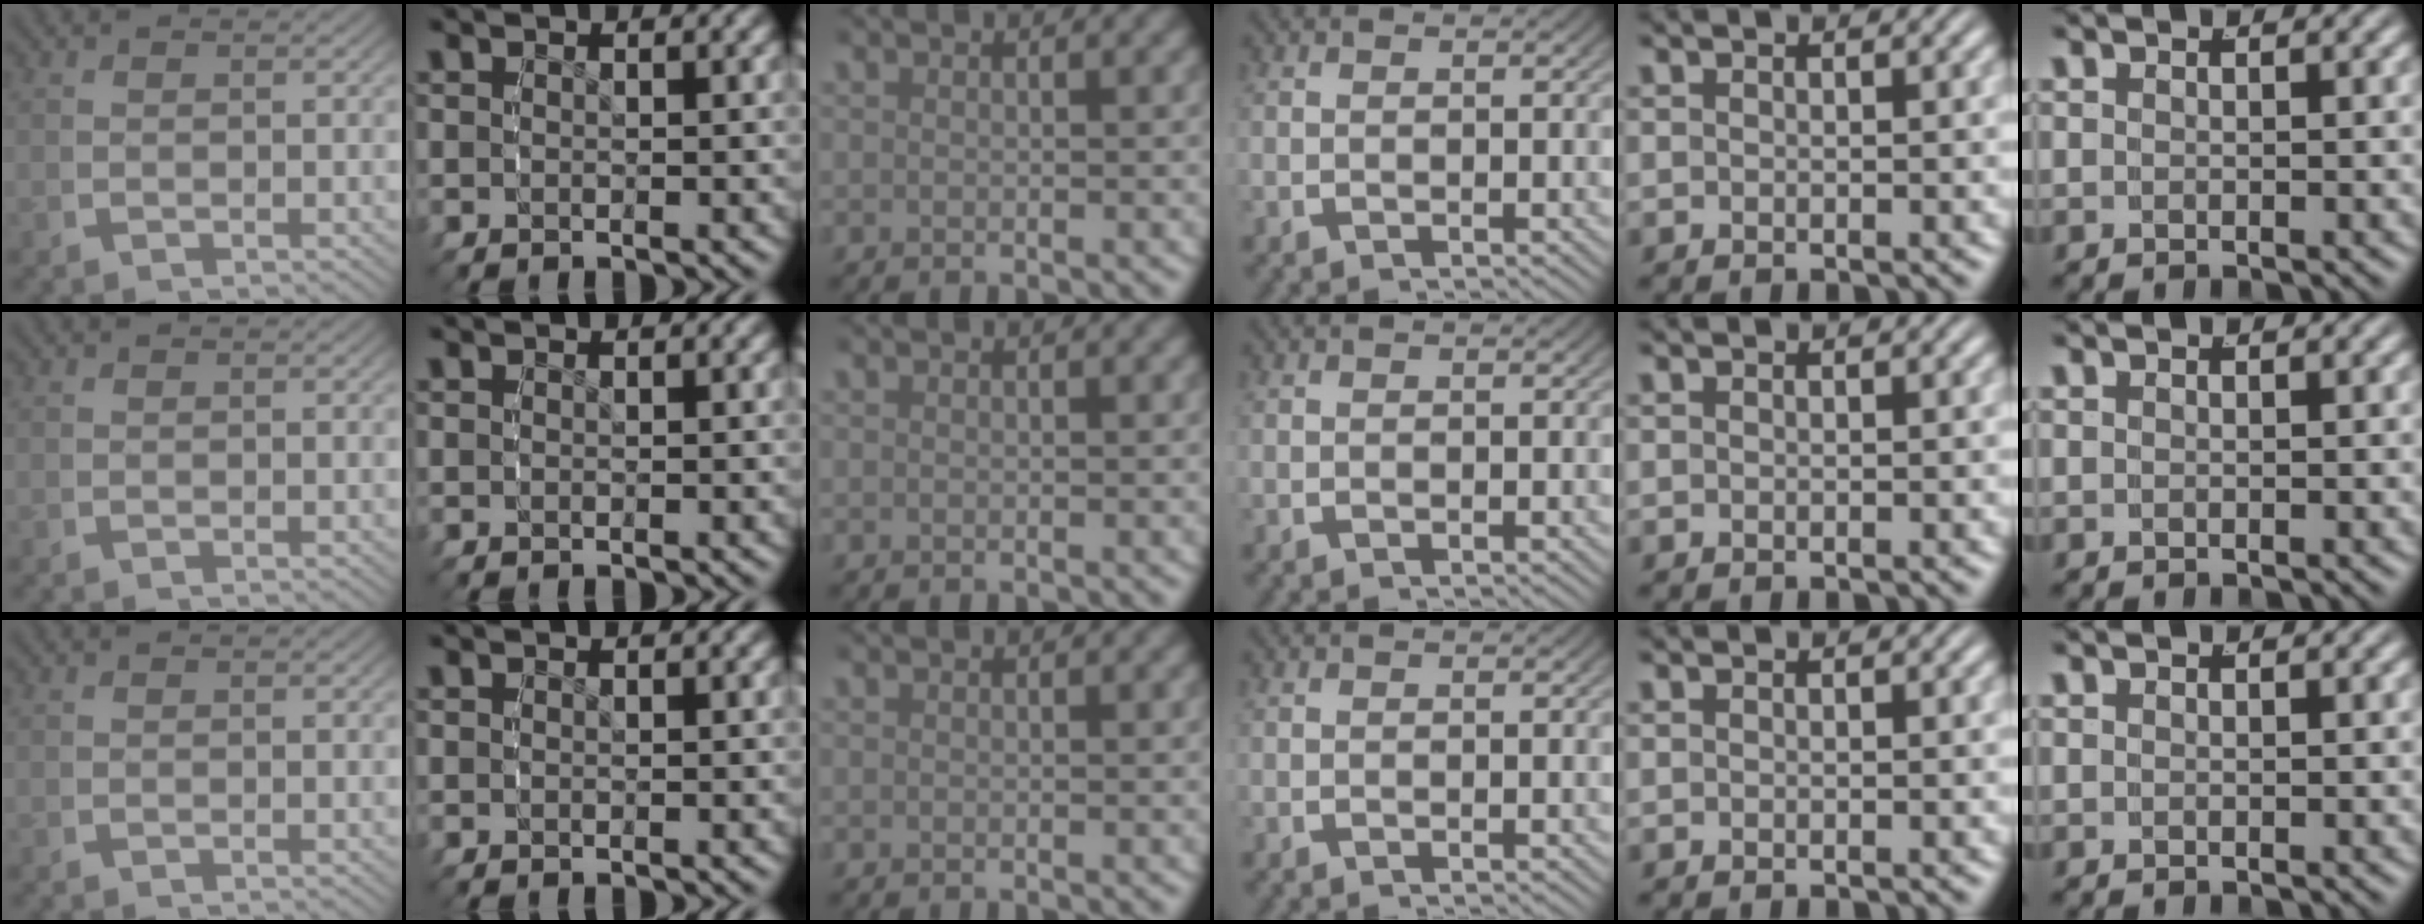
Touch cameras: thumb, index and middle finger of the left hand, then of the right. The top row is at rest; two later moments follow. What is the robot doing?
{"motion": "reach", "object": "backpack"}